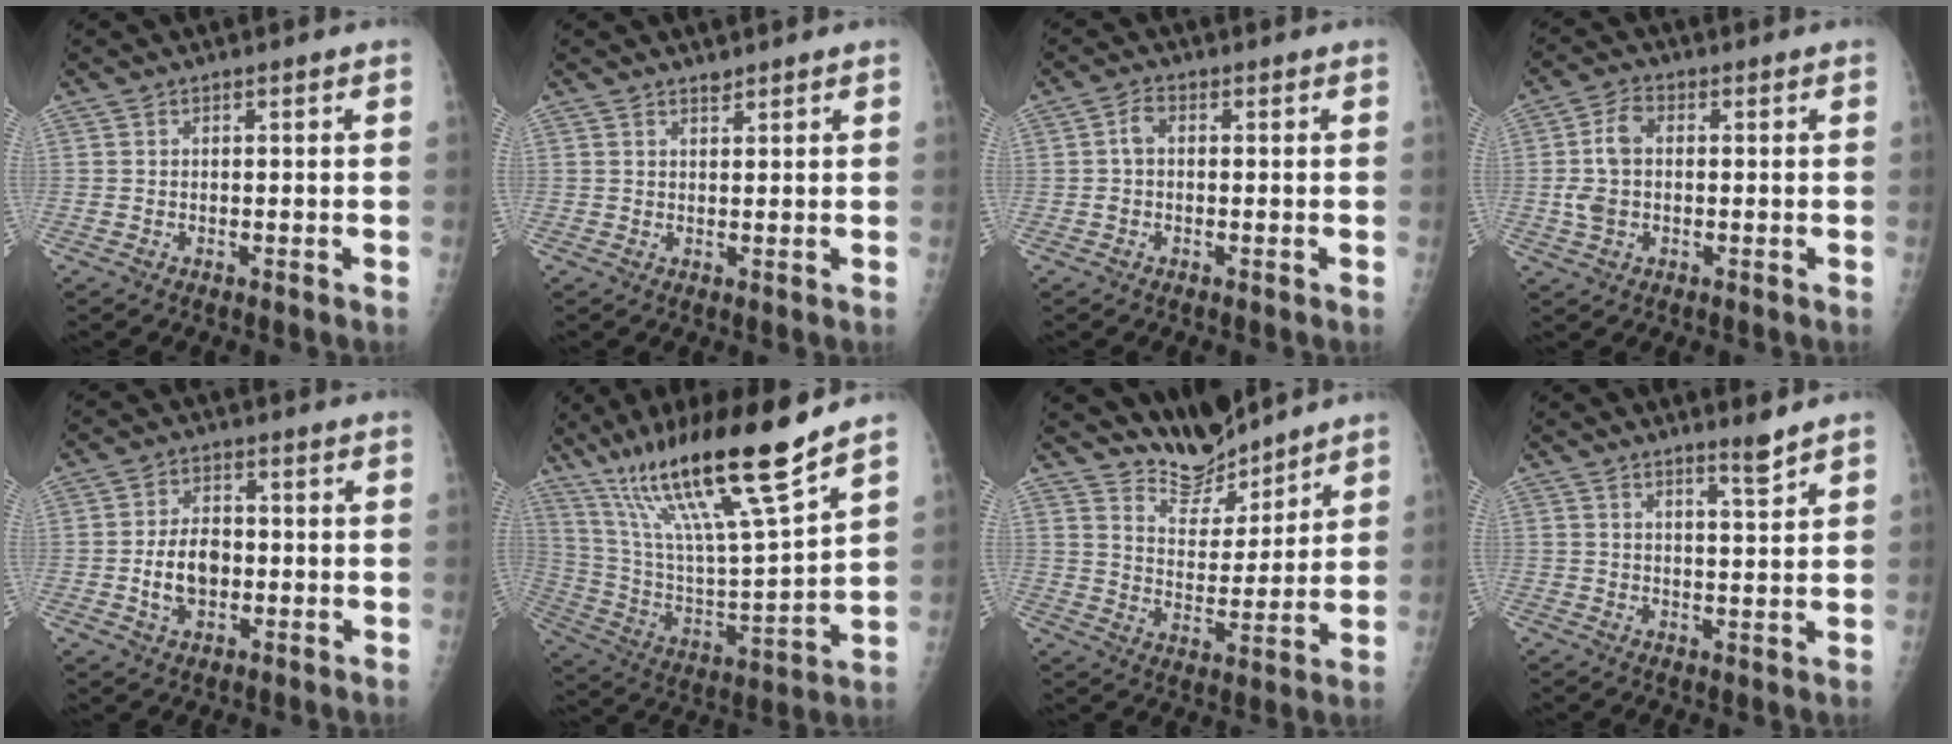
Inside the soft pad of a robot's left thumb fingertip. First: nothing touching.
{"total": 0.9, "force": [0.9, 0.3, 0.0], "torque": [0.006, -0.009, 0.014]}
{"total": 2.5, "force": [0.0, 1.6, 1.9], "torque": [-0.035, 0.006, -0.004]}
{"total": 6.3, "force": [0.0, 4.1, 4.8], "torque": [-0.104, 0.014, -0.001]}
{"total": 6.8, "force": [-1.1, 4.8, 4.7], "torque": [-0.068, 0.010, -0.019]}
{"total": 23.2, "force": [15.7, 2.1, 16.9], "torque": [-0.287, -0.062, 0.287]}
{"total": 8.6, "force": [8.3, 2.3, 0.3], "torque": [0.019, -0.069, 0.162]}
{"total": 3.6, "force": [2.9, -0.2, 2.1], "torque": [-0.031, -0.030, 0.048]}